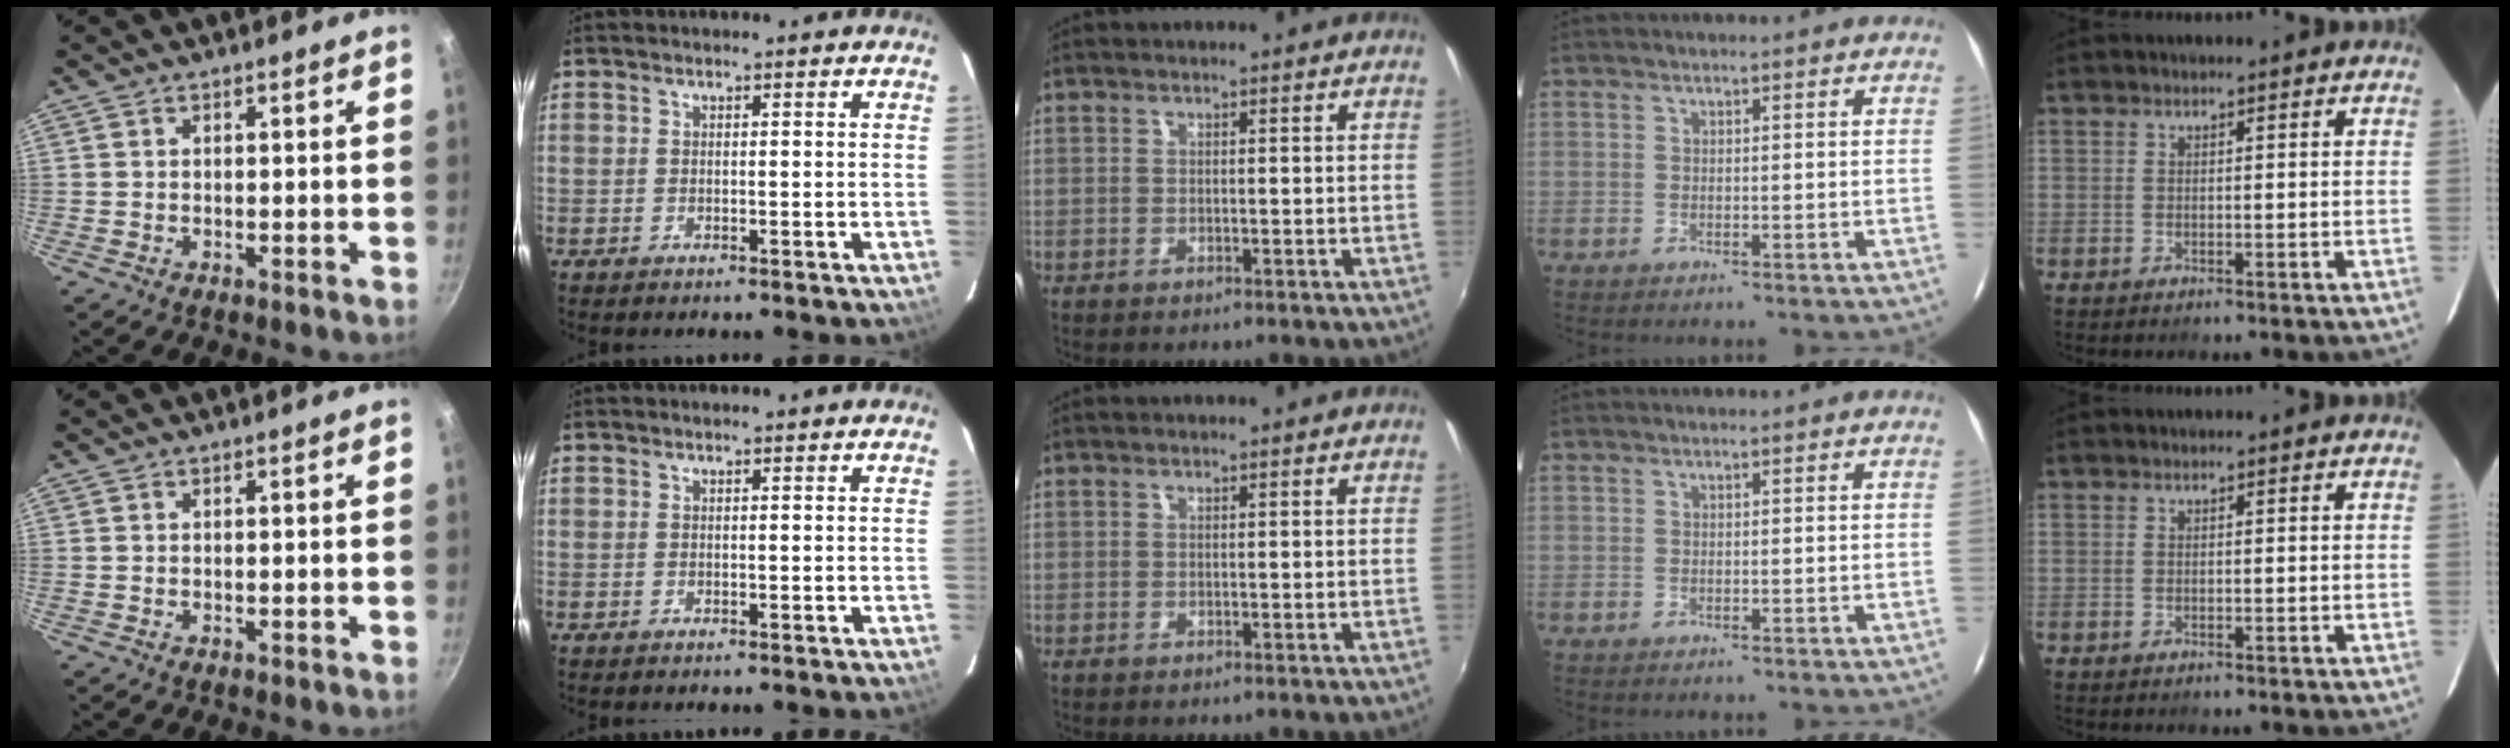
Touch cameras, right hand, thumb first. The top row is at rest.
{}